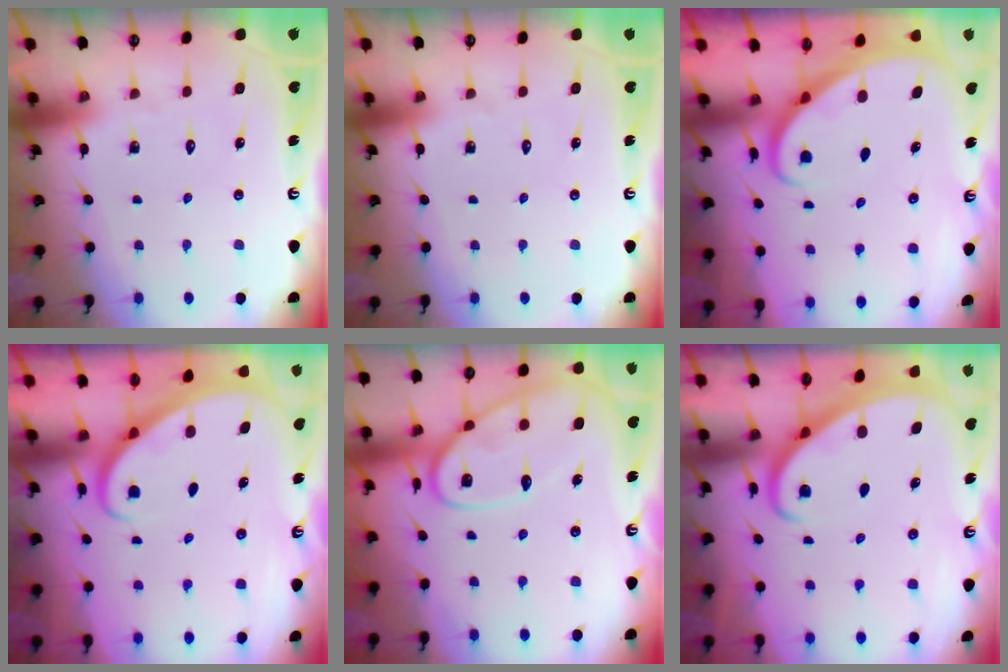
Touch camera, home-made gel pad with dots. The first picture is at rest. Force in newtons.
{"total": 0.0}
{"total": 2.3, "press": 2.3, "slide": 0.3}
{"total": 2.6, "press": 2.6, "slide": 0.2}
{"total": 14.5, "press": 14.4, "slide": 1.0}
{"total": 2.0, "press": 1.9, "slide": 0.2}